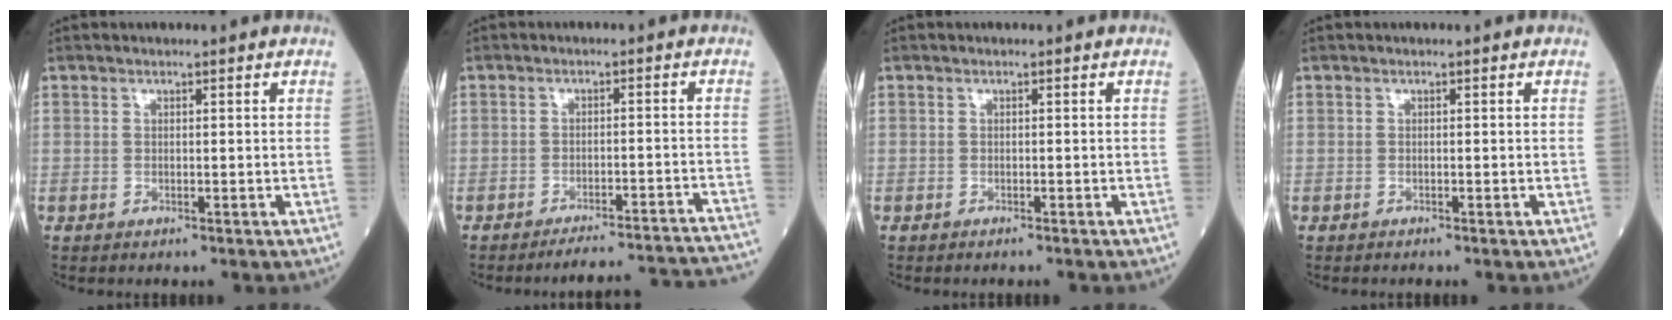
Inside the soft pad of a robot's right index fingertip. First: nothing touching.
{"total": 18.5, "force": [-18.0, -0.7, 4.3], "torque": [-0.017, -0.005, -0.213]}
{"total": 1.3, "force": [-1.2, 0.0, 0.6], "torque": [-0.008, 0.000, -0.014]}
{"total": 0.6, "force": [-0.5, 0.0, 0.2], "torque": [0.000, 0.001, -0.010]}